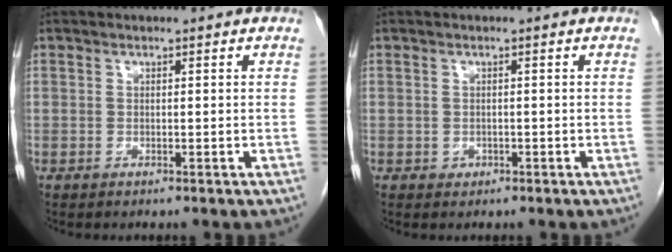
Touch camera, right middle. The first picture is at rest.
{"total": 0.7, "force": [-0.2, 0.6, 0.2], "torque": [-0.005, 0.001, -0.001]}